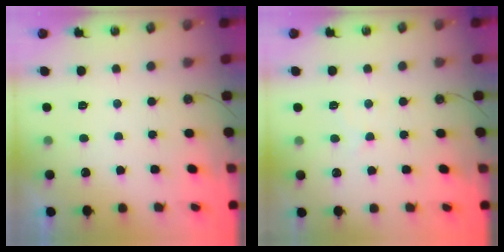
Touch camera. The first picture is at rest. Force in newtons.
{"total": 4.8, "press": 4.8, "slide": 0.7}